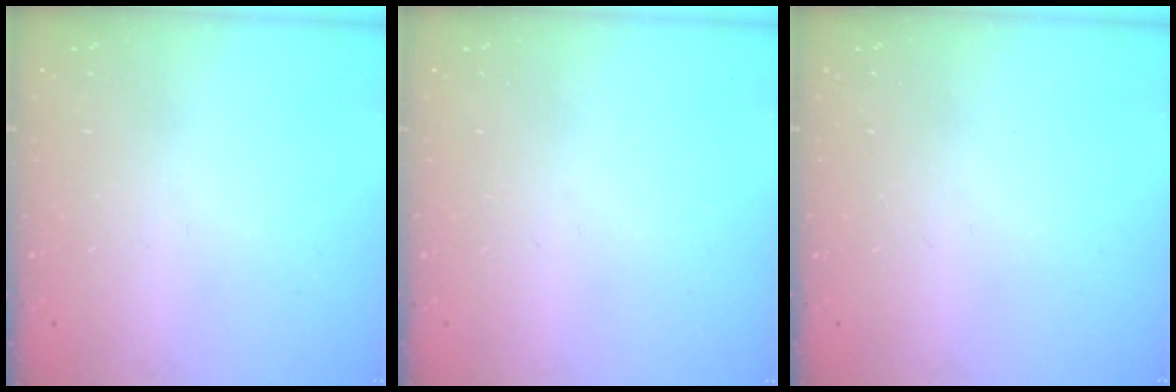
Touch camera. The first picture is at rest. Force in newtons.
{"total": 0.0}
{"total": 0.0}